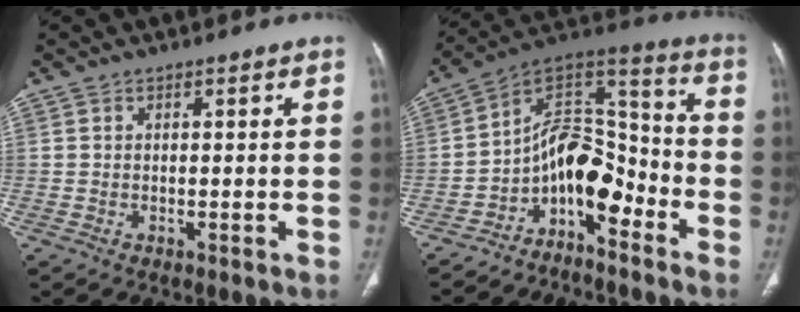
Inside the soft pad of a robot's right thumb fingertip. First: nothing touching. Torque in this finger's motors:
{"motor_torque": [2.83, 1.68, 0.61, -1.07, 0.05]}